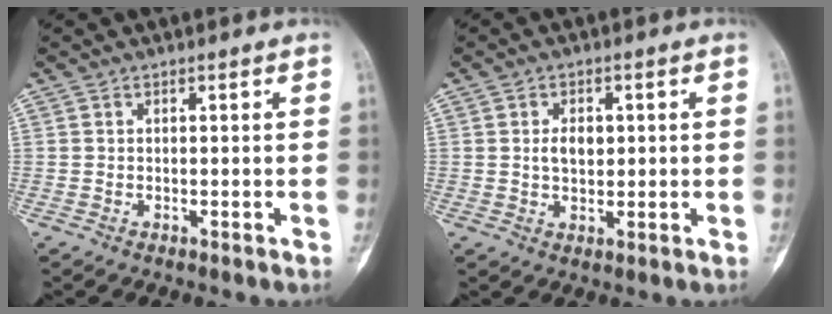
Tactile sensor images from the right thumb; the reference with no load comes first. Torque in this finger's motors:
{"motor_torque": [-0.03, 0.52, 0.24, -0.24, 0.05]}